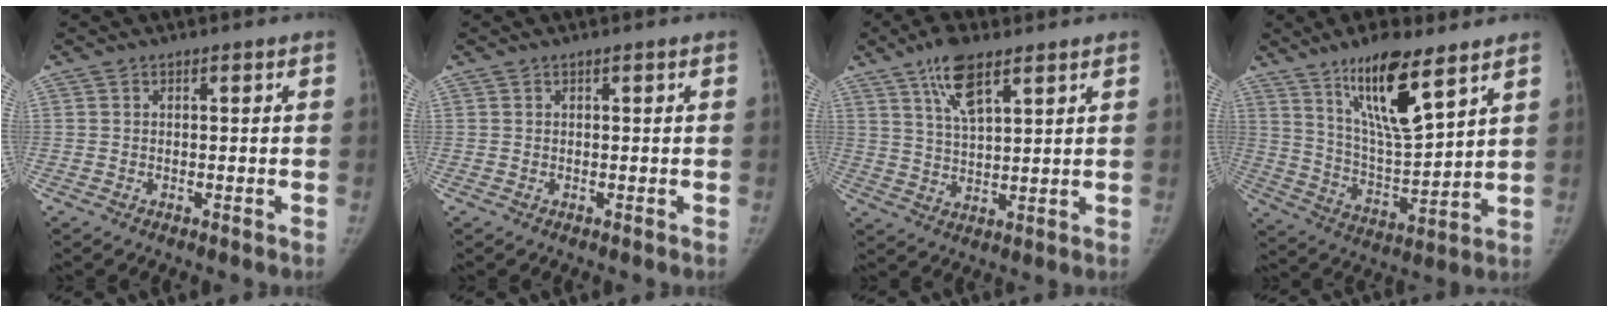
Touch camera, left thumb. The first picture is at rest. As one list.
[{"total": 0.0}, {"total": 8.6, "force": [5.1, 2.9, 6.2], "torque": [-0.108, -0.022, 0.099]}, {"total": 15.4, "force": [9.4, 3.8, 11.6], "torque": [-0.190, -0.058, 0.181]}]